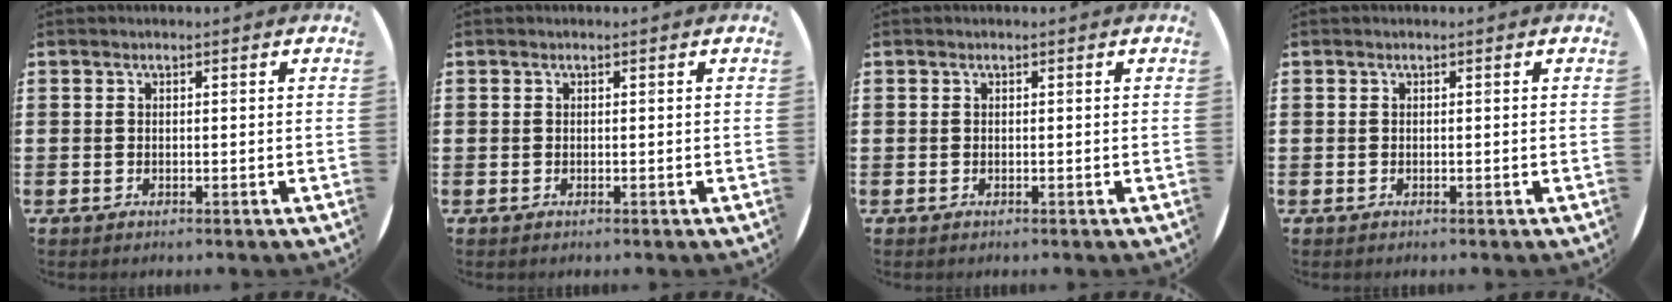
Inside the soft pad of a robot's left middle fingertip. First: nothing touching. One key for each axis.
{"total": 0.0}
{"total": 0.0}
{"total": 0.0}